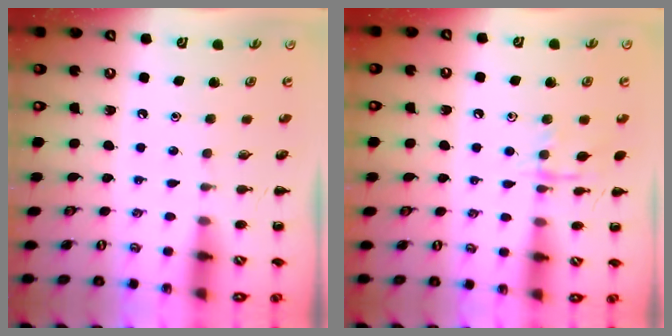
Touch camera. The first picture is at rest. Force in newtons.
{"total": 8.9, "press": 8.8, "slide": 0.7}